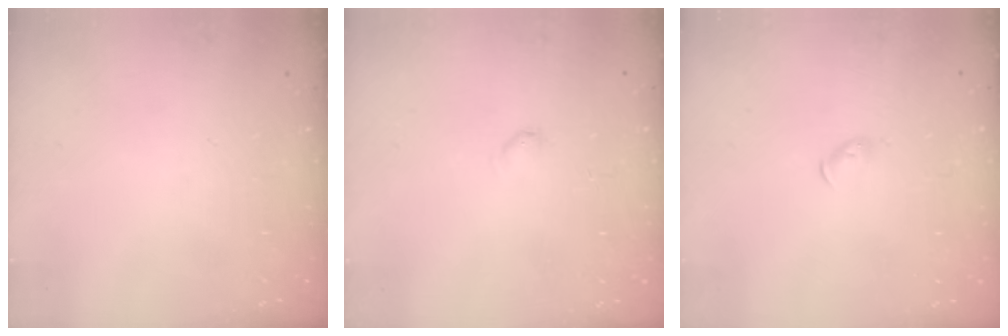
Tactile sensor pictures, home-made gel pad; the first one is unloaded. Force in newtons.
{"total": 2.5, "press": 2.5, "slide": 0.4}
{"total": 3.2, "press": 3.1, "slide": 0.7}